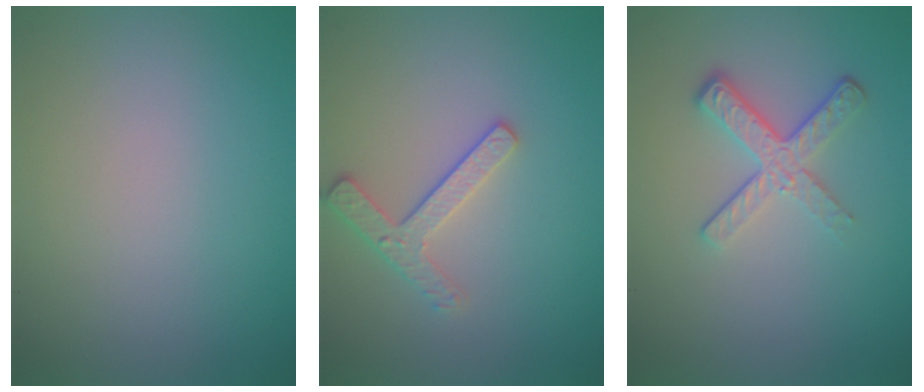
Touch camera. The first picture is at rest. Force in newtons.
{"total": 2.5, "press": 2.4, "slide": 0.7}
{"total": 3.7, "press": 2.6, "slide": 2.6}